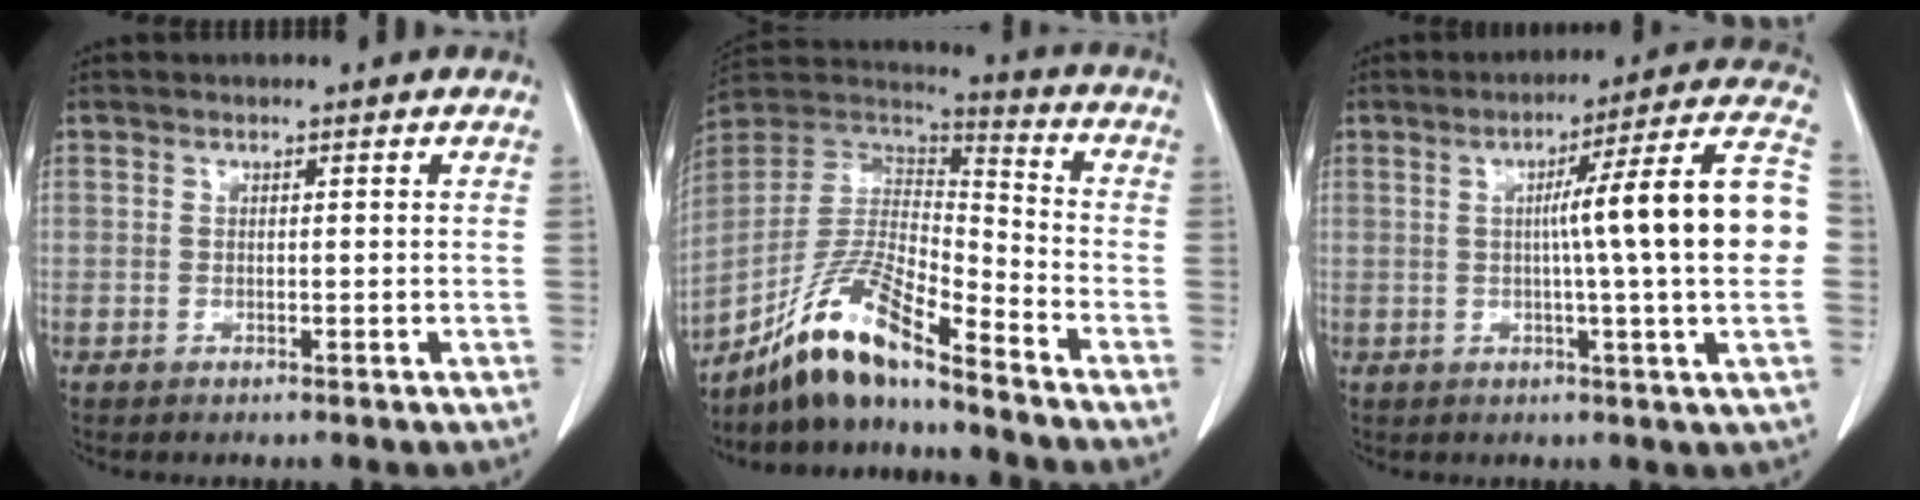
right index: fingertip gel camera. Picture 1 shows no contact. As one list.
[{"total": 13.7, "force": [-10.4, 2.0, 8.6], "torque": [-0.169, 0.011, -0.192]}, {"total": 16.6, "force": [0.6, -1.4, 16.5], "torque": [-0.227, 0.019, -0.002]}]